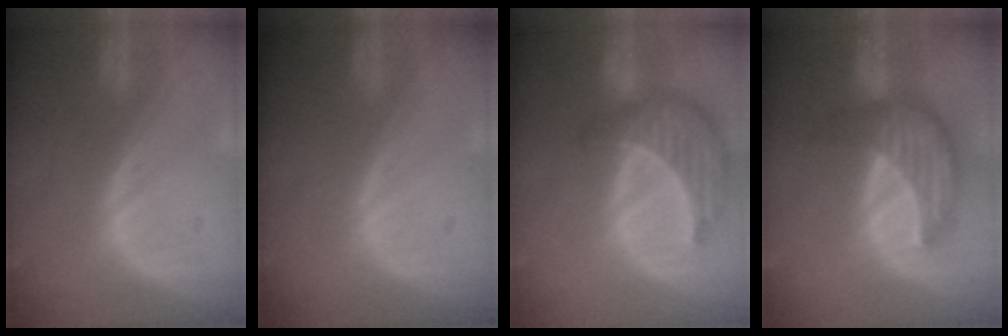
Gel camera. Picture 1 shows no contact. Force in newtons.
{"total": 0.0}
{"total": 8.8, "press": 8.0, "slide": 3.7}
{"total": 7.8, "press": 7.5, "slide": 2.2}